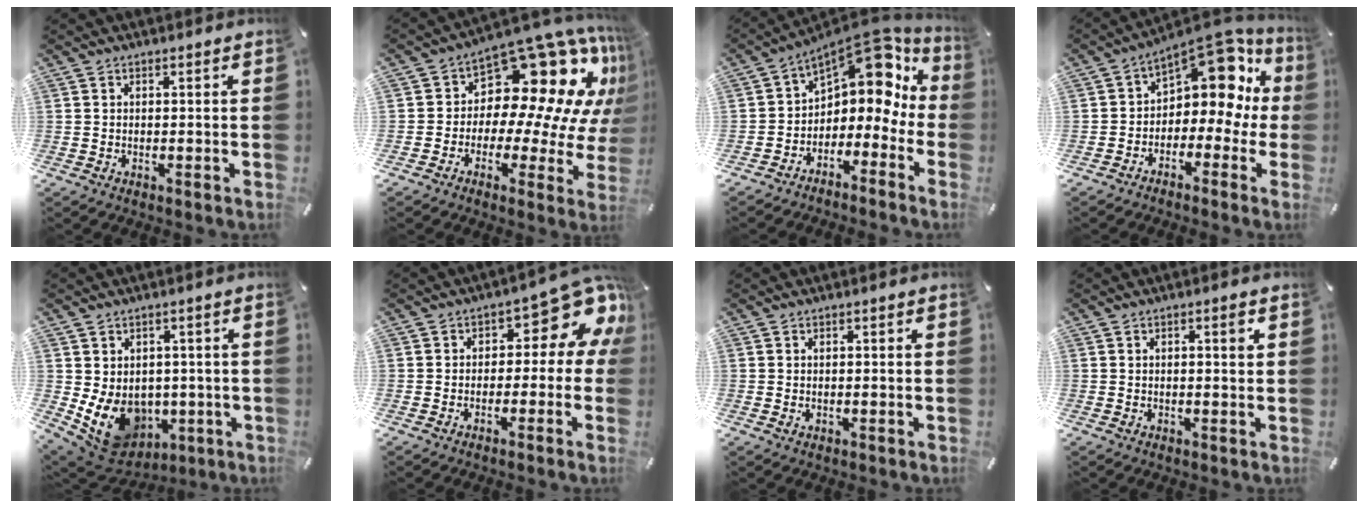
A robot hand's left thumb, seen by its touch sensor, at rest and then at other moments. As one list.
[{"total": 19.7, "force": [10.1, 11.0, 12.9], "torque": [-0.177, -0.101, 0.173]}, {"total": 10.5, "force": [6.6, 6.0, 5.7], "torque": [-0.088, -0.065, 0.112]}, {"total": 13.2, "force": [6.3, 8.0, 8.3], "torque": [-0.113, -0.057, 0.107]}, {"total": 10.1, "force": [-0.4, 8.9, 4.8], "torque": [-0.101, -0.017, 0.002]}, {"total": 10.0, "force": [5.1, 5.1, 7.0], "torque": [-0.079, -0.049, 0.084]}, {"total": 0.7, "force": [0.1, 0.5, 0.4], "torque": [-0.001, -0.001, -0.001]}, {"total": 2.0, "force": [0.5, 0.6, 1.9], "torque": [-0.022, -0.002, 0.004]}]